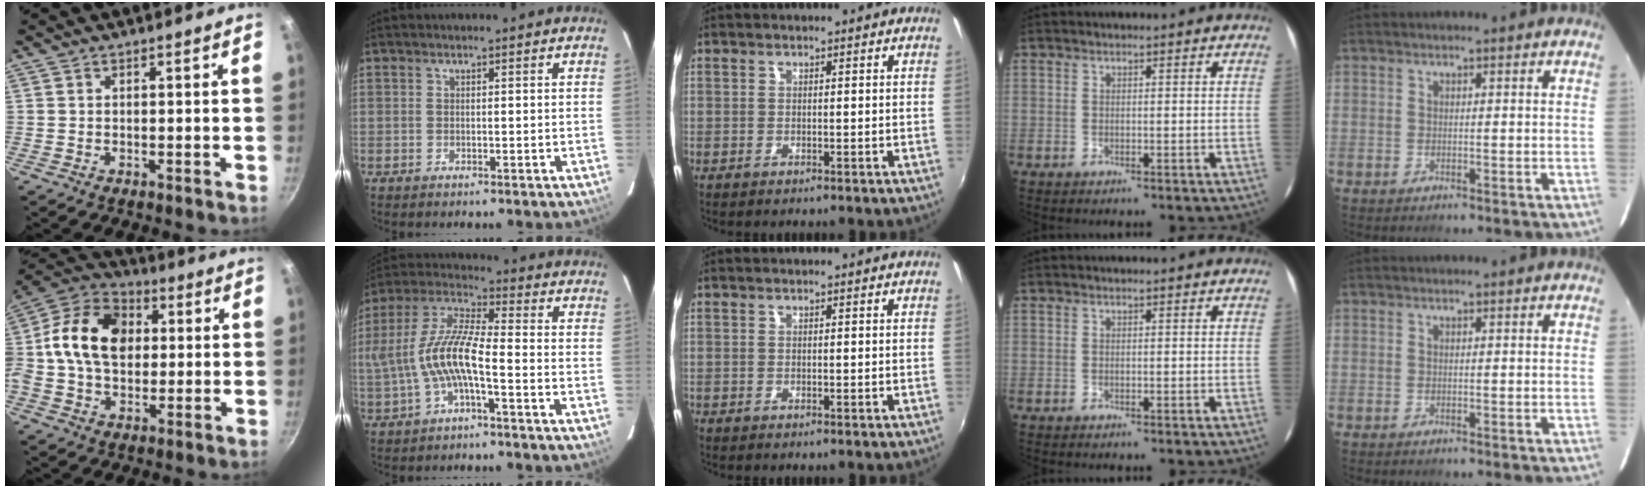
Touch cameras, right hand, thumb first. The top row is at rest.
{"thumb": {"total": 18.0, "force": [1.9, 13.1, 12.2], "torque": [-0.190, 0.028, 0.013]}, "index": {"total": 11.2, "force": [-2.9, 2.5, 10.5], "torque": [-0.226, 0.012, -0.050]}}